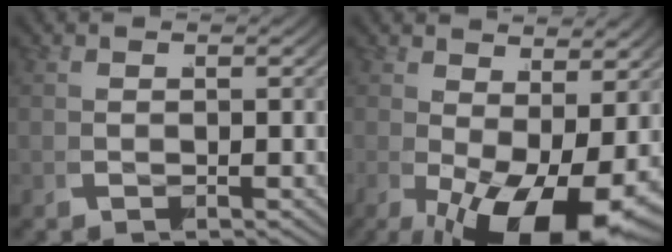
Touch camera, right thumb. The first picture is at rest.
{"total": 9.4, "force": [-2.1, 4.3, 8.0], "torque": [-0.112, -0.039, -0.012]}